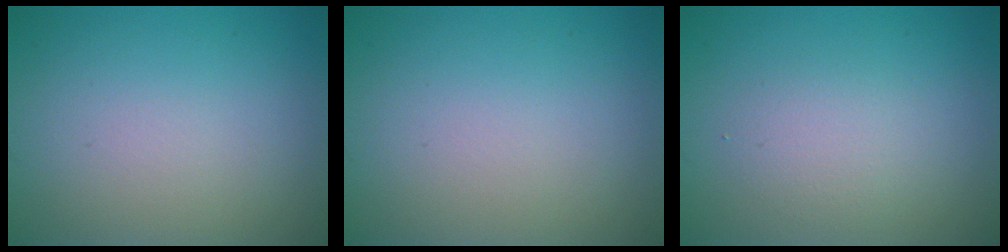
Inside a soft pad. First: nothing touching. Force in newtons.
{"total": 0.0}
{"total": 2.0, "press": 2.0, "slide": 0.1}